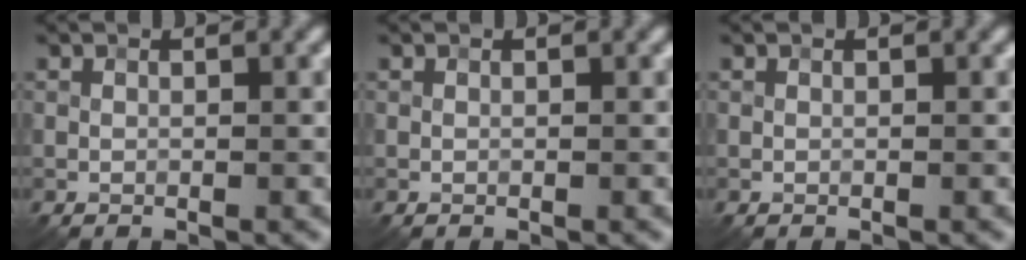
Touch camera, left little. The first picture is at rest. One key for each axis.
{"total": 0.0}
{"total": 0.0}